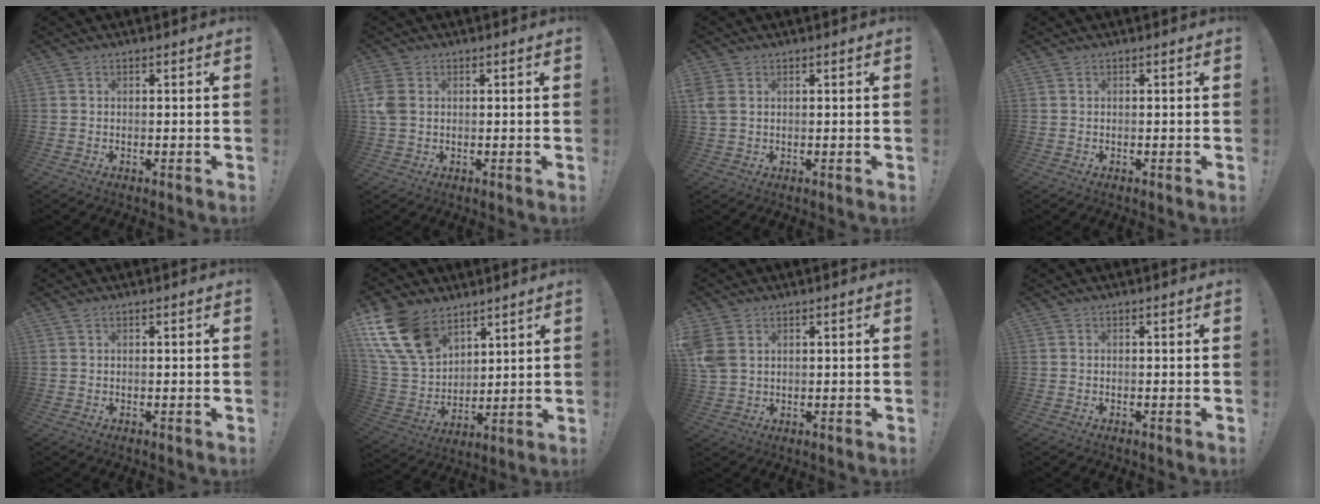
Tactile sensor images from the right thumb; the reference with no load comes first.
{"total": 5.3, "force": [1.1, 4.0, 3.3], "torque": [-0.070, 0.002, 0.023]}
{"total": 3.6, "force": [1.2, 2.6, 2.3], "torque": [-0.044, -0.002, 0.023]}
{"total": 0.0}
{"total": 0.8, "force": [0.5, 0.4, 0.5], "torque": [-0.011, 0.001, 0.011]}
{"total": 17.9, "force": [10.7, 11.2, 9.0], "torque": [-0.201, -0.055, 0.208]}
{"total": 6.2, "force": [2.6, 4.4, 3.5], "torque": [-0.077, -0.006, 0.053]}
{"total": 0.0}